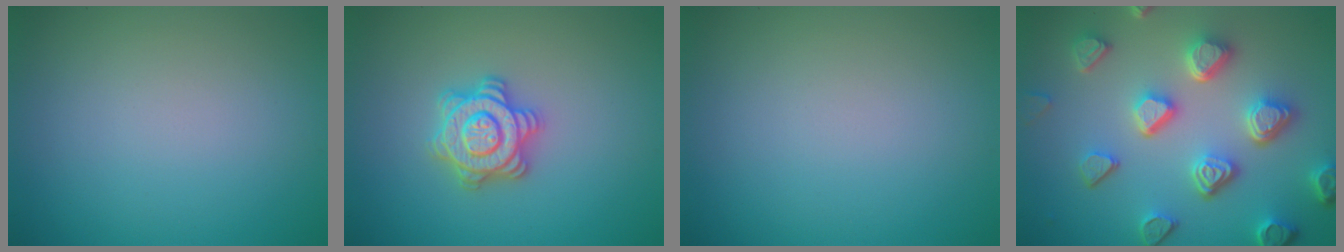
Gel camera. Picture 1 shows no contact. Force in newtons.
{"total": 3.7, "press": 3.6, "slide": 0.6}
{"total": 0.0}
{"total": 6.7, "press": 5.4, "slide": 4.1}